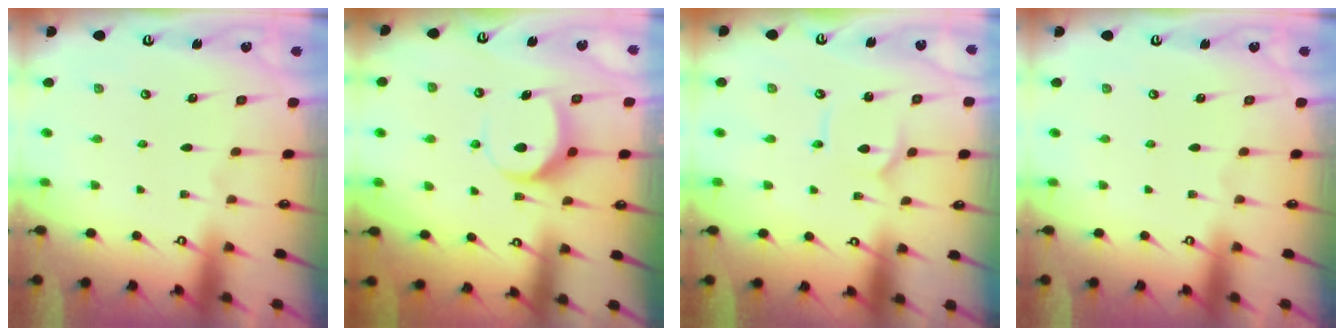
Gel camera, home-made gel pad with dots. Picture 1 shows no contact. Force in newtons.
{"total": 8.0, "press": 7.9, "slide": 0.9}
{"total": 2.3, "press": 2.2, "slide": 0.3}
{"total": 0.0}